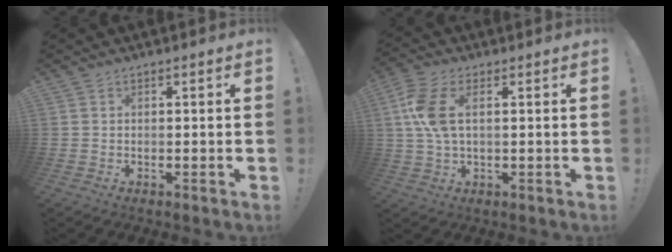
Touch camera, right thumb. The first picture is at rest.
{"total": 9.2, "force": [1.9, 4.4, 7.8], "torque": [-0.165, -0.004, 0.036]}